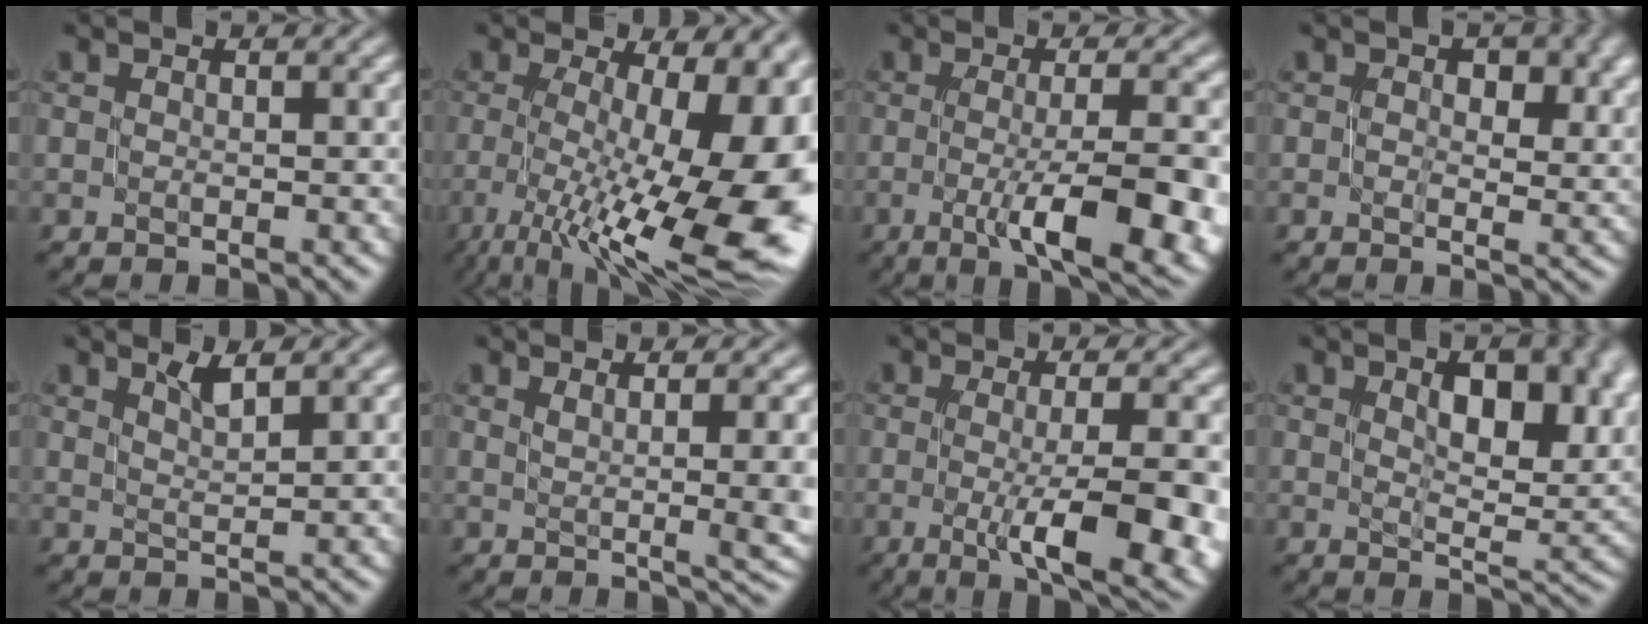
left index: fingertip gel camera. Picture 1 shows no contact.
{"total": 17.4, "force": [-4.0, 7.0, 15.4], "torque": [-0.213, -0.013, -0.054]}
{"total": 9.2, "force": [-3.0, 2.6, 8.3], "torque": [-0.118, -0.005, -0.041]}
{"total": 5.2, "force": [1.4, 3.2, 3.9], "torque": [-0.039, 0.009, 0.014]}
{"total": 1.8, "force": [1.4, 0.2, 1.0], "torque": [-0.013, 0.002, 0.024]}
{"total": 5.2, "force": [1.1, 1.5, 4.9], "torque": [-0.047, -0.001, 0.022]}
{"total": 7.5, "force": [-1.9, 1.9, 7.0], "torque": [-0.096, -0.006, -0.030]}
{"total": 9.7, "force": [2.8, 4.8, 7.9], "torque": [-0.099, -0.004, 0.049]}